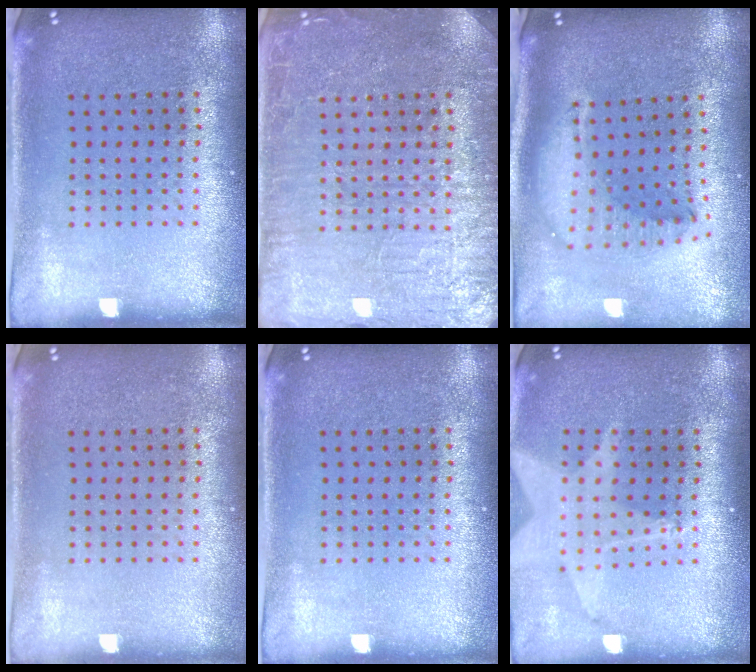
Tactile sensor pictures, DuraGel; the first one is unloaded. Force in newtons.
{"total": 4.1, "press": 4.0, "slide": 0.6}
{"total": 2.2, "press": 1.7, "slide": 1.4}
{"total": 0.0}
{"total": 0.0}
{"total": 2.0, "press": 1.5, "slide": 1.3}